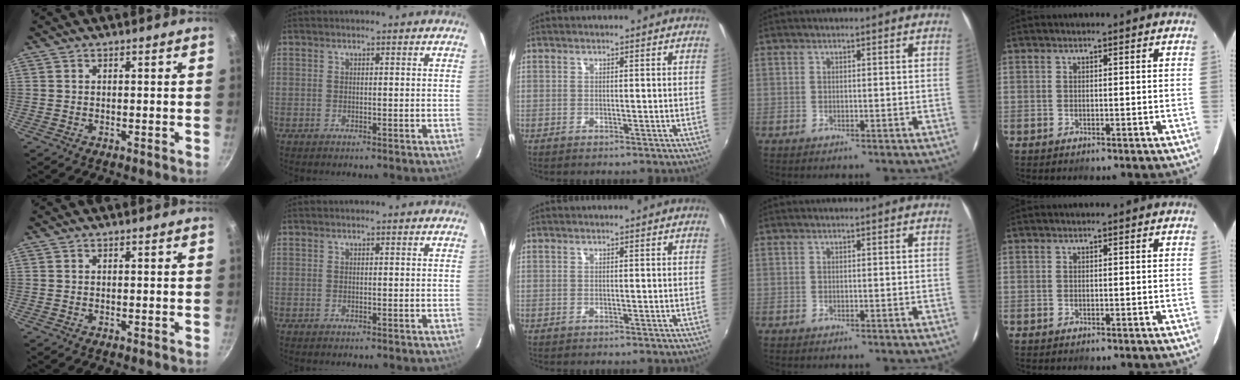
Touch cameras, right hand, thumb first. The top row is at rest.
{}